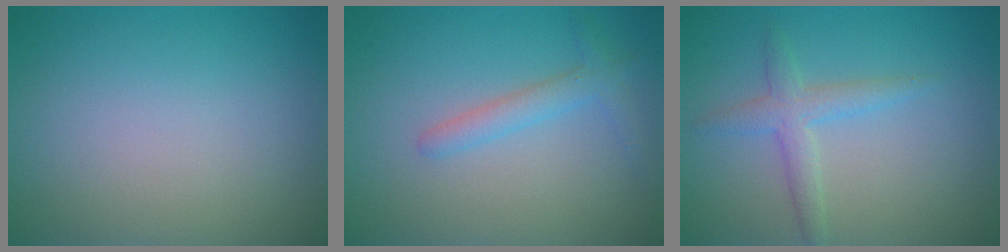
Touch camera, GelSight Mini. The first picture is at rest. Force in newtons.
{"total": 2.1, "press": 2.1, "slide": 0.0}
{"total": 2.4, "press": 2.4, "slide": 0.1}